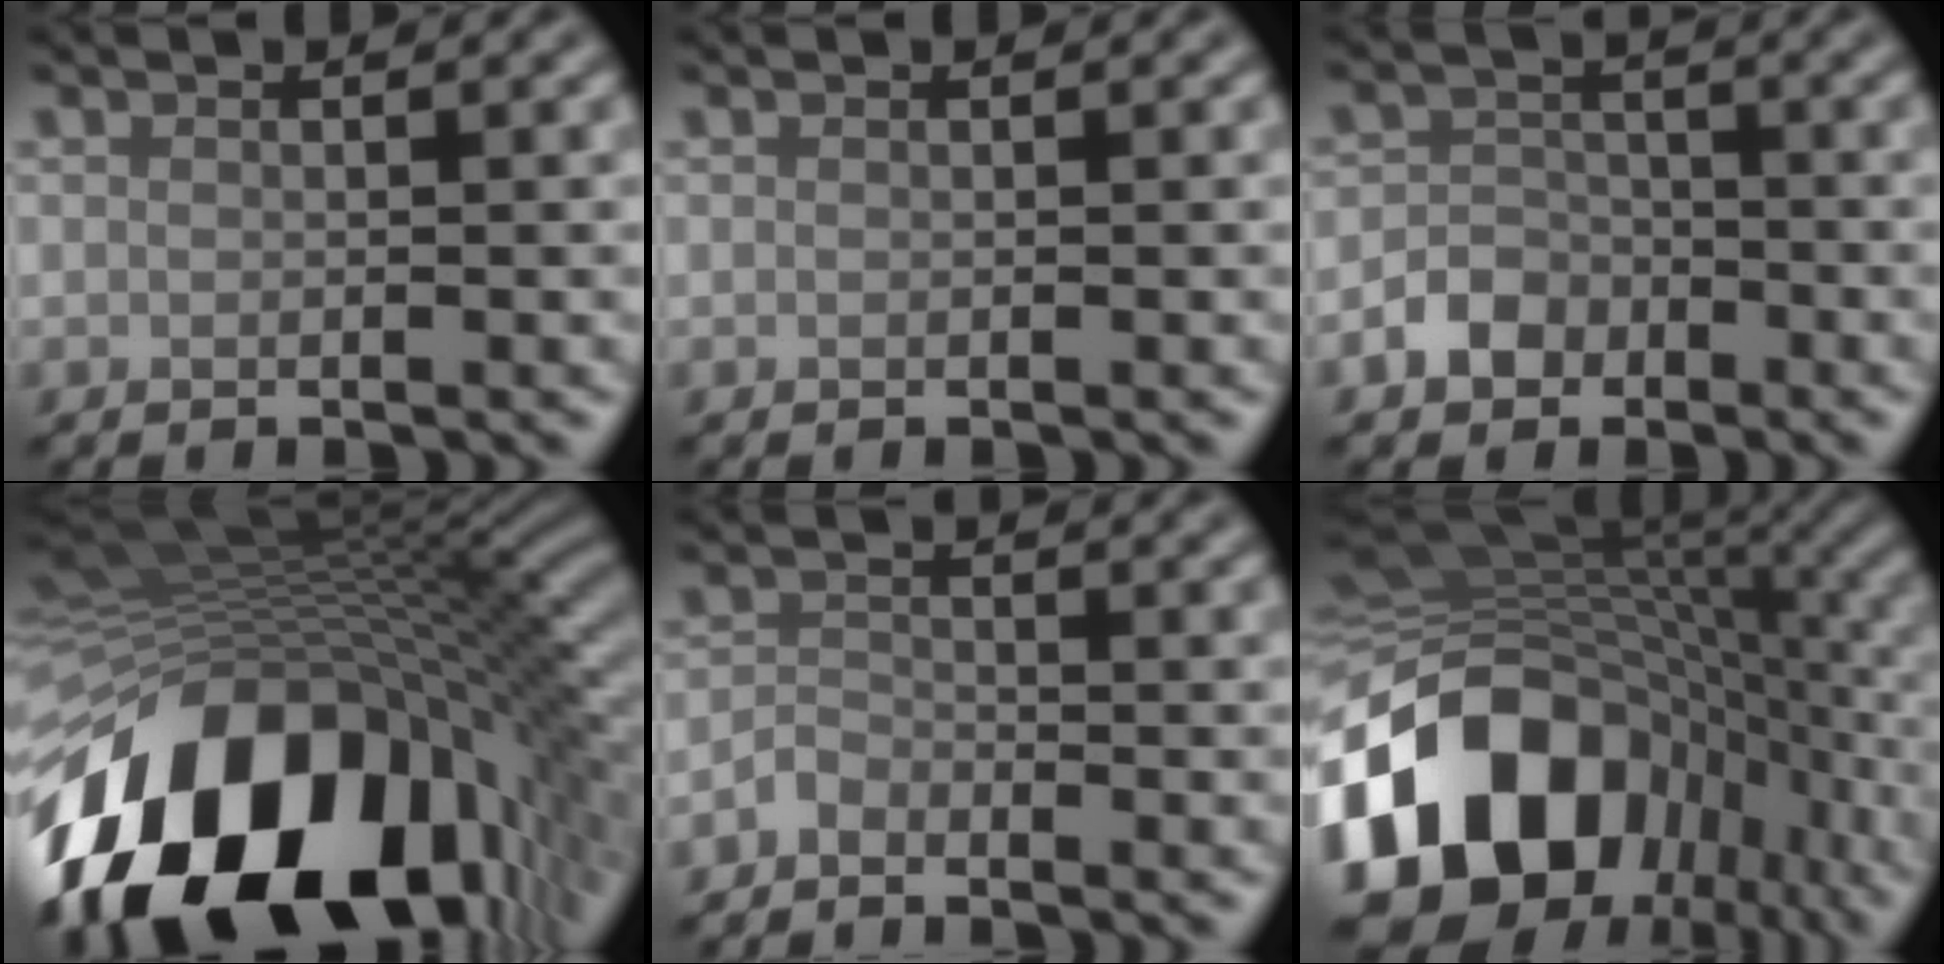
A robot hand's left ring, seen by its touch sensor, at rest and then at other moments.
{"total": 0.0}
{"total": 2.8, "force": [-1.6, 2.2, 0.8], "torque": [-0.009, 0.006, -0.034]}
{"total": 18.1, "force": [-7.9, 10.3, 12.6], "torque": [-0.225, -0.015, -0.130]}
{"total": 1.4, "force": [-1.3, 0.5, 0.3], "torque": [-0.004, 0.006, -0.030]}
{"total": 17.5, "force": [-6.8, 12.3, 10.4], "torque": [-0.217, -0.019, -0.110]}